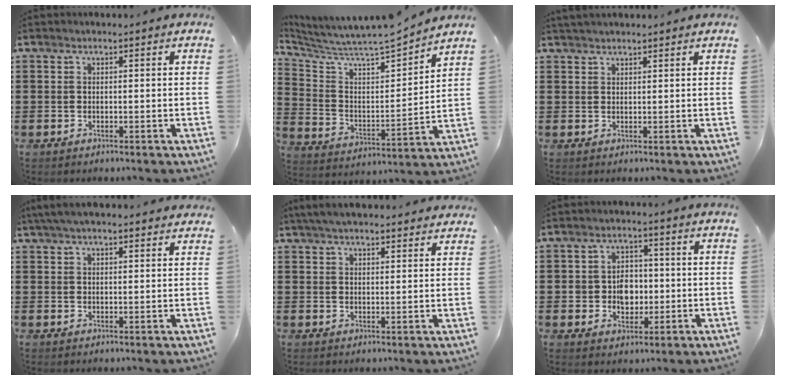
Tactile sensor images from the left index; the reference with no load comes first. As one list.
[{"total": 5.6, "force": [5.5, -0.2, 1.2], "torque": [-0.055, -0.060, 0.084]}, {"total": 1.3, "force": [1.3, 0.1, 0.3], "torque": [-0.008, 0.000, 0.025]}, {"total": 3.4, "force": [2.9, 0.2, 1.7], "torque": [-0.040, 0.001, 0.054]}, {"total": 3.7, "force": [3.5, 0.1, 1.1], "torque": [-0.031, -0.007, 0.065]}, {"total": 5.0, "force": [-0.4, 3.9, 3.1], "torque": [-0.051, 0.005, -0.015]}]